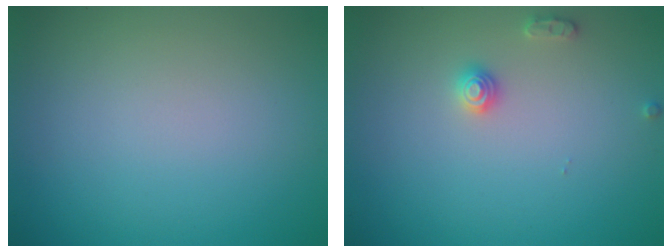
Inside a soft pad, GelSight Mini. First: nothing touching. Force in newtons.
{"total": 1.4, "press": 1.4, "slide": 0.1}